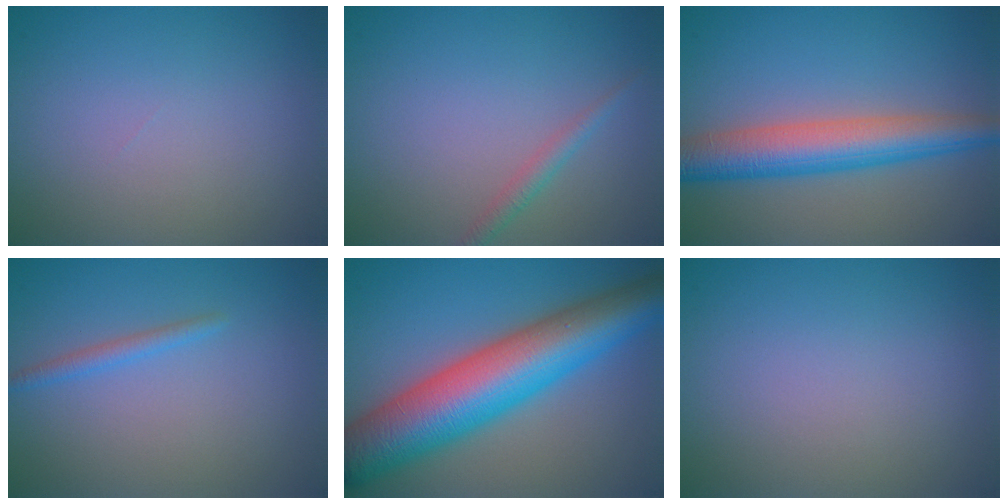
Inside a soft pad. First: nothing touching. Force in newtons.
{"total": 1.4, "press": 1.4, "slide": 0.1}
{"total": 6.5, "press": 6.5, "slide": 0.1}
{"total": 1.3, "press": 1.3, "slide": 0.0}
{"total": 12.3, "press": 12.3, "slide": 0.3}
{"total": 0.0}